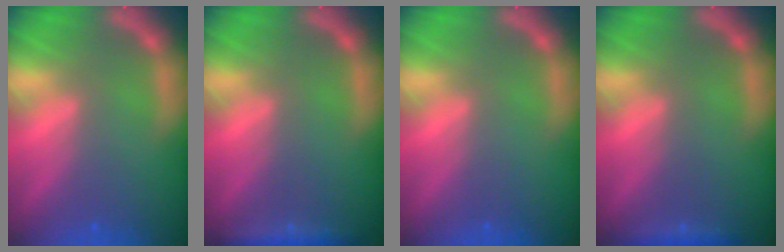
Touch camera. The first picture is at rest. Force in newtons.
{"total": 2.4}
{"total": 0.0}
{"total": 1.4}